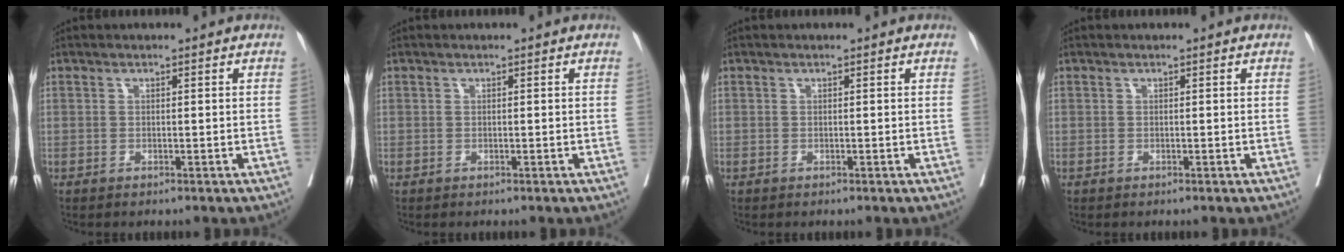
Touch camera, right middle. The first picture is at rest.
{"total": 0.0}
{"total": 0.0}
{"total": 0.0}